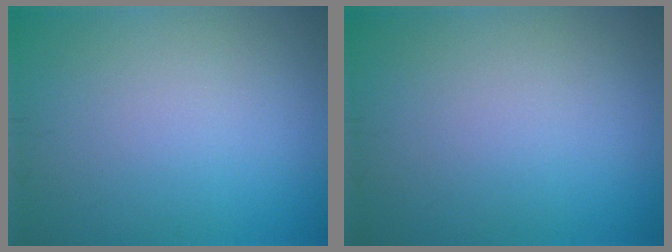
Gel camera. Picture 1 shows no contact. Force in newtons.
{"total": 0.0}